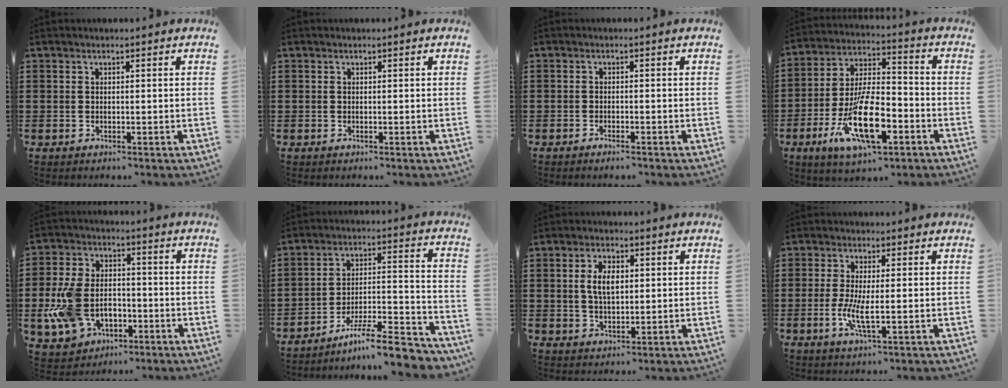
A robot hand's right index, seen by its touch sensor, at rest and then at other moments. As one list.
[{"total": 0.0}, {"total": 0.9, "force": [-0.9, 0.0, 0.3], "torque": [-0.009, -0.002, -0.016]}, {"total": 14.4, "force": [-6.2, 5.7, 11.7], "torque": [-0.241, 0.005, -0.113]}, {"total": 10.5, "force": [-2.6, 7.4, 7.0], "torque": [-0.178, 0.012, -0.048]}, {"total": 9.6, "force": [-8.0, 0.9, 5.3], "torque": [-0.077, 0.012, -0.153]}, {"total": 4.6, "force": [0.7, 2.4, 3.9], "torque": [-0.072, 0.007, 0.009]}, {"total": 5.1, "force": [-0.9, 1.2, 4.9], "torque": [-0.105, -0.008, -0.022]}]